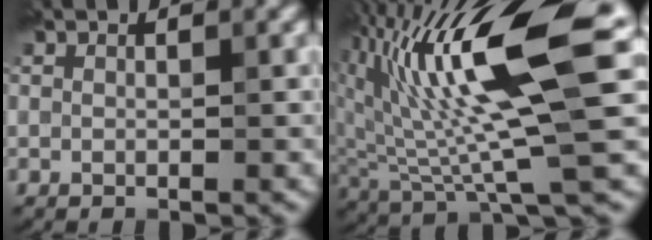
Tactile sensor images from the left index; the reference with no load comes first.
{"total": 13.0, "force": [3.0, 3.2, 12.2], "torque": [-0.235, 0.005, 0.061]}